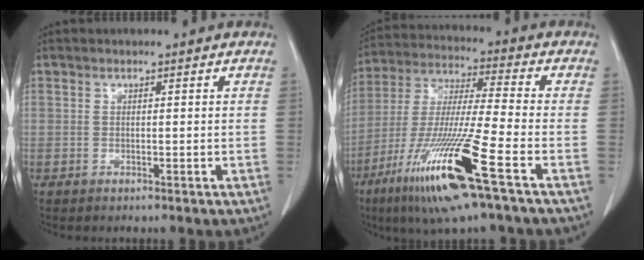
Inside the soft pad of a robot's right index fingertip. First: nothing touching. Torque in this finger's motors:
{"motor_torque": [1.90, -0.24, 1.01, 0.21]}